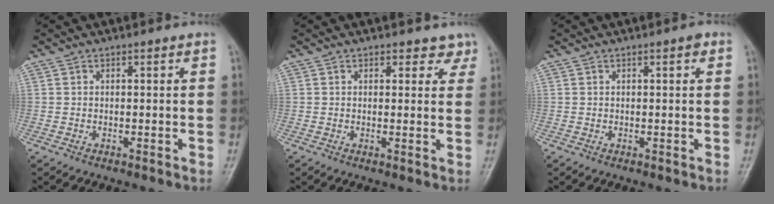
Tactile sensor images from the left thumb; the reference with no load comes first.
{"total": 3.1, "force": [2.4, 1.9, 0.5], "torque": [0.026, -0.013, 0.017]}
{"total": 0.6, "force": [0.3, 0.1, 0.5], "torque": [-0.010, 0.001, 0.001]}